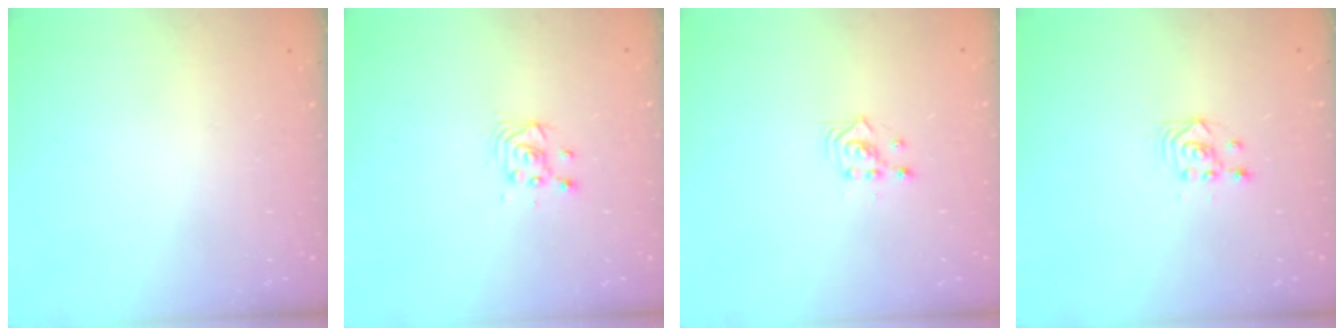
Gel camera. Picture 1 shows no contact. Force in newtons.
{"total": 3.4, "press": 3.4, "slide": 0.4}
{"total": 3.4, "press": 3.3, "slide": 0.3}
{"total": 3.3, "press": 3.3, "slide": 0.4}